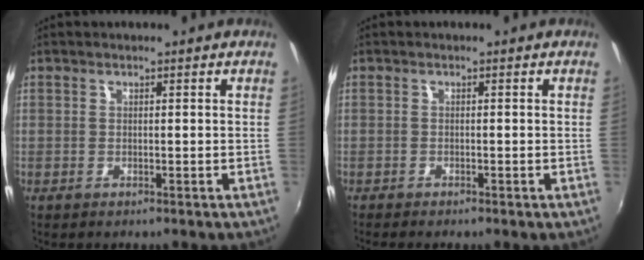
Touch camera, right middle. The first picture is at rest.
{"total": 1.4, "force": [-1.2, 0.2, 0.7], "torque": [-0.016, -0.008, -0.022]}